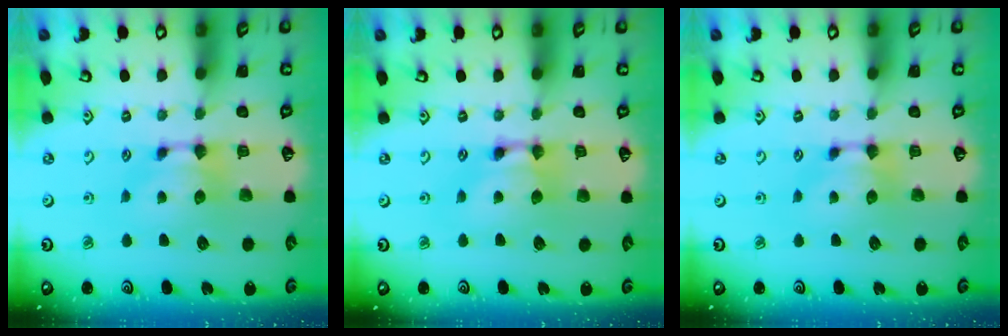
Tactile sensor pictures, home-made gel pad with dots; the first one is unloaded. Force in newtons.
{"total": 2.0, "press": 2.0, "slide": 0.1}
{"total": 0.0}